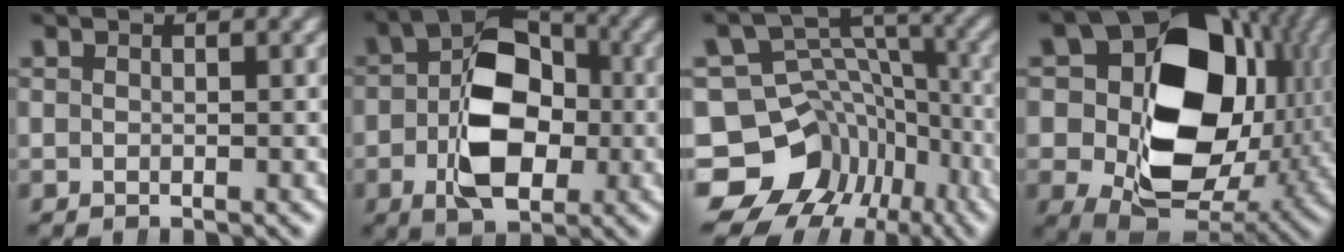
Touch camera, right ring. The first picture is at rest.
{"total": 9.1, "force": [-0.6, 5.8, 7.0], "torque": [-0.099, -0.005, -0.013]}
{"total": 18.1, "force": [-7.1, 14.8, 7.7], "torque": [-0.126, -0.072, -0.103]}
{"total": 24.0, "force": [0.6, 16.6, 17.3], "torque": [-0.294, -0.046, 0.018]}